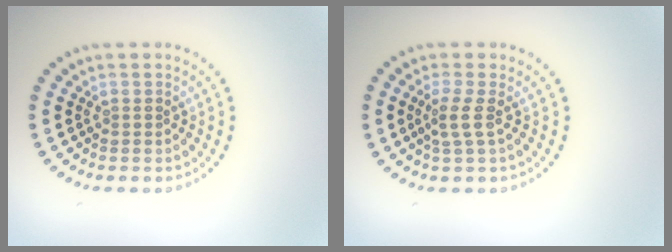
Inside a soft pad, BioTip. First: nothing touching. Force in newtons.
{"total": 1.7, "press": 1.3, "slide": 1.1}